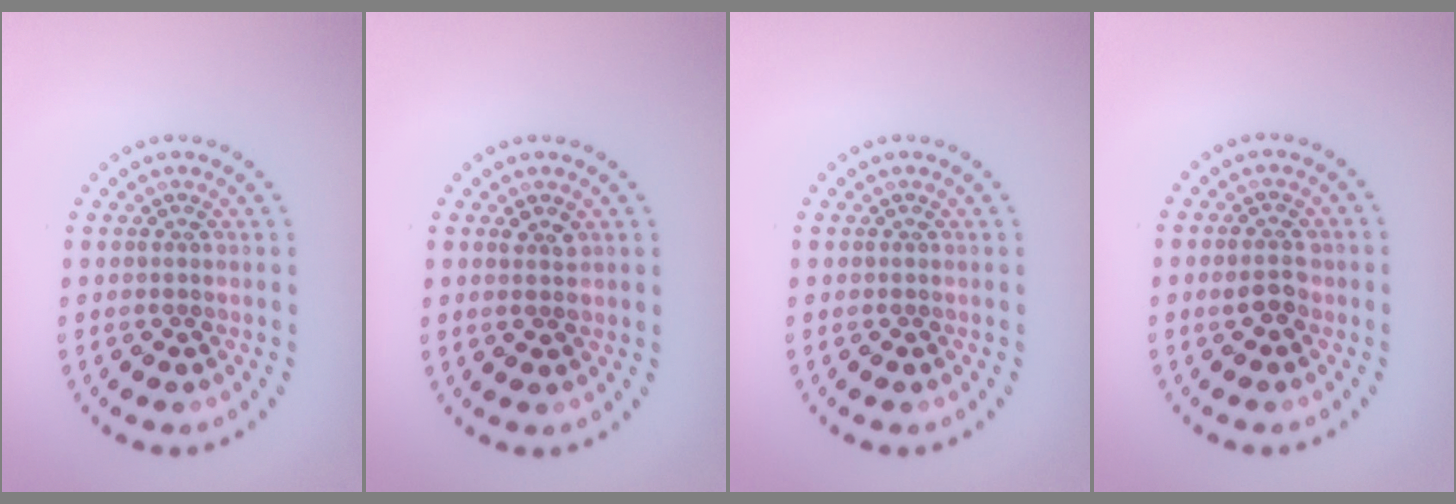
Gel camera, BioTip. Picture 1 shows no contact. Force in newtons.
{"total": 1.3, "press": 1.3, "slide": 0.1}
{"total": 0.0}
{"total": 2.0, "press": 2.0, "slide": 0.1}